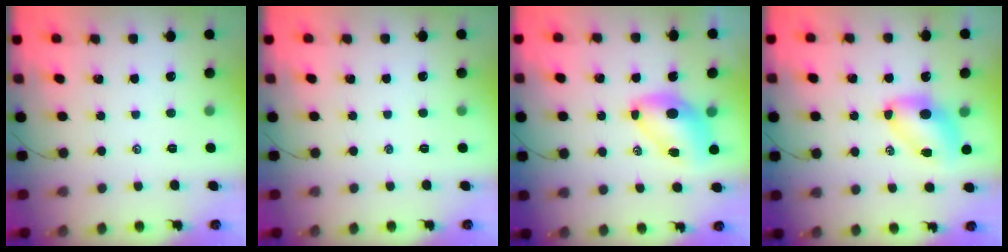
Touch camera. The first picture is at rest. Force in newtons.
{"total": 0.0}
{"total": 8.7, "press": 8.4, "slide": 2.2}
{"total": 7.2, "press": 7.2, "slide": 0.7}